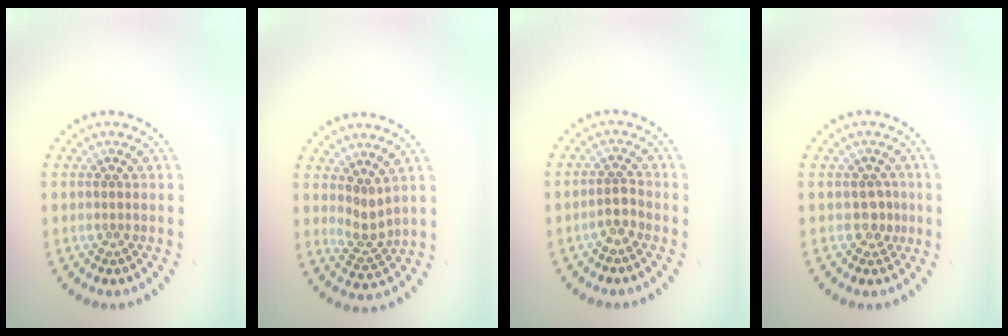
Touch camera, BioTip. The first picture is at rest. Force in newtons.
{"total": 2.1, "press": 1.5, "slide": 1.5}
{"total": 1.5, "press": 1.2, "slide": 1.0}
{"total": 1.4, "press": 1.1, "slide": 0.9}